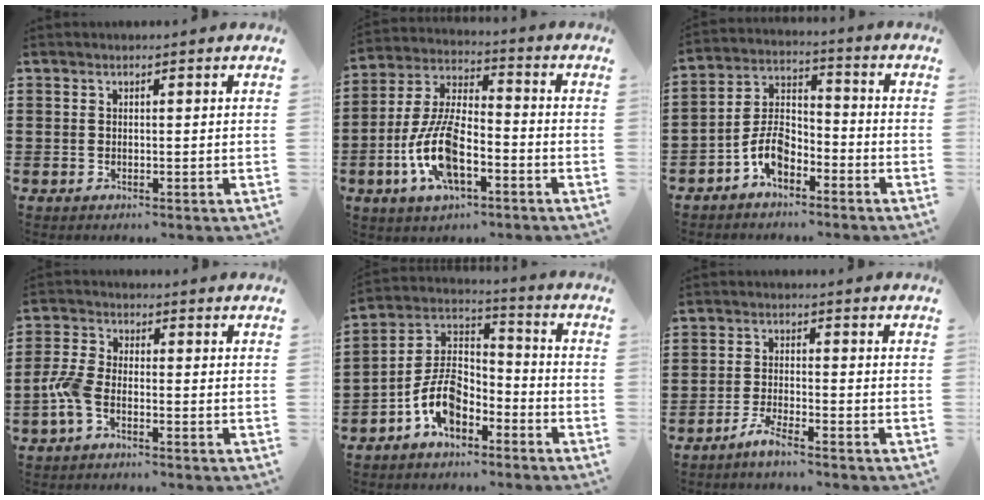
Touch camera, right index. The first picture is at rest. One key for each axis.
{"total": 10.9, "fx": -4.0, "fy": 4.9, "fz": 8.9, "tx": -0.216, "ty": -0.004, "tz": -0.080}
{"total": 6.8, "fx": -3.7, "fy": 3.9, "fz": 4.2, "tx": -0.099, "ty": 0.013, "tz": -0.075}
{"total": 4.4, "fx": -1.9, "fy": 1.9, "fz": 3.4, "tx": -0.094, "ty": -0.004, "tz": -0.044}
{"total": 8.7, "fx": -4.5, "fy": 5.1, "fz": 5.4, "tx": -0.137, "ty": 0.000, "tz": -0.092}
{"total": 2.9, "fx": -2.7, "fy": -0.4, "fz": 1.1, "tx": -0.028, "ty": 0.000, "tz": -0.053}